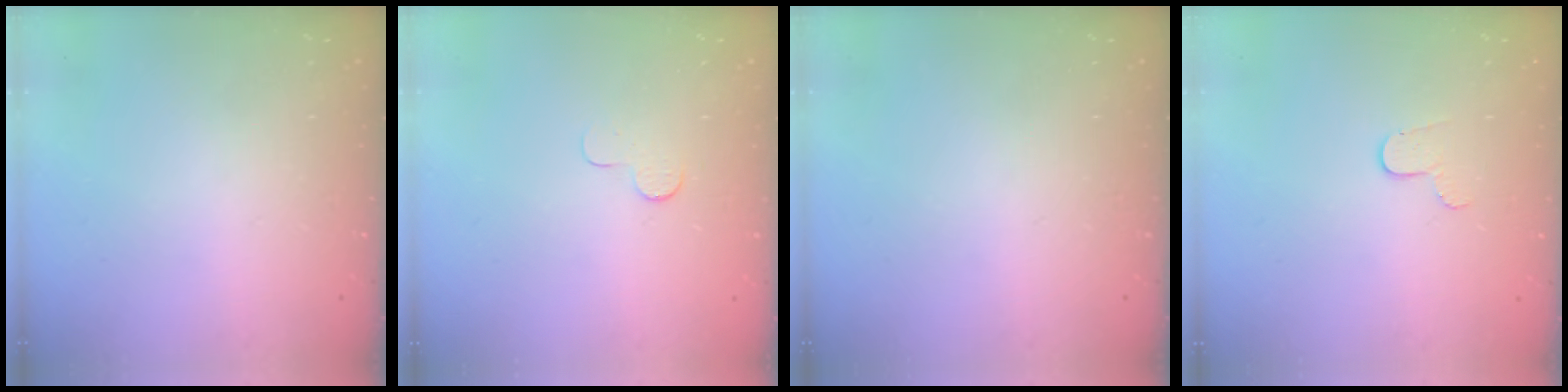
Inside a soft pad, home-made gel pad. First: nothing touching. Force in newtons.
{"total": 3.7, "press": 3.7, "slide": 0.4}
{"total": 0.0}
{"total": 5.1, "press": 5.1, "slide": 0.5}